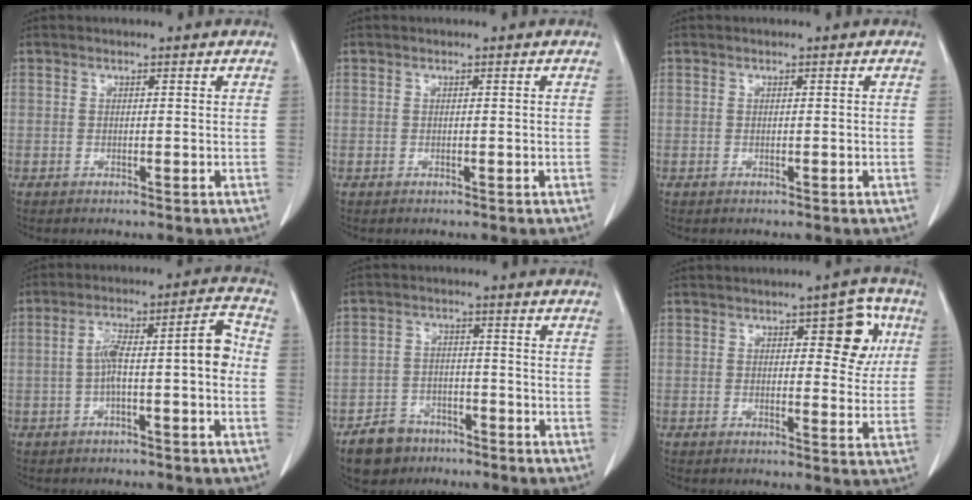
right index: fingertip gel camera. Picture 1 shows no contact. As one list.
[{"total": 0.0}, {"total": 0.0}, {"total": 9.3, "force": [-1.1, 1.6, 9.1], "torque": [-0.145, 0.045, -0.018]}, {"total": 6.3, "force": [-4.6, 4.2, 1.4], "torque": [-0.034, 0.007, -0.075]}, {"total": 7.3, "force": [2.6, 3.0, 6.1], "torque": [-0.062, 0.013, 0.028]}]